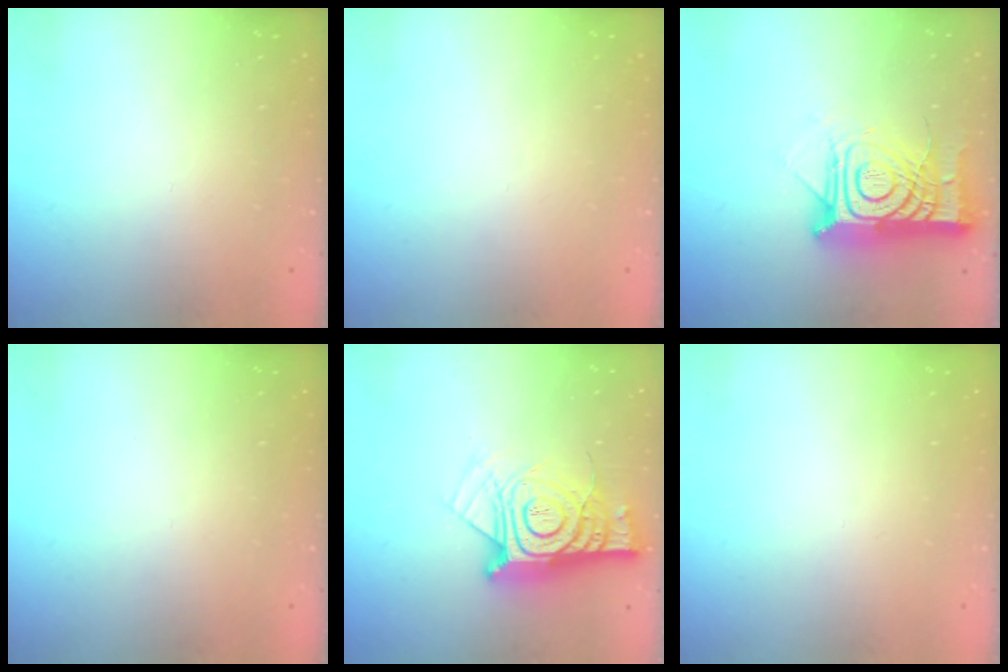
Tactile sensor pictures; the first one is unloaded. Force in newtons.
{"total": 0.0}
{"total": 16.7, "press": 16.6, "slide": 1.4}
{"total": 0.0}
{"total": 17.0, "press": 16.9, "slide": 1.6}
{"total": 0.0}